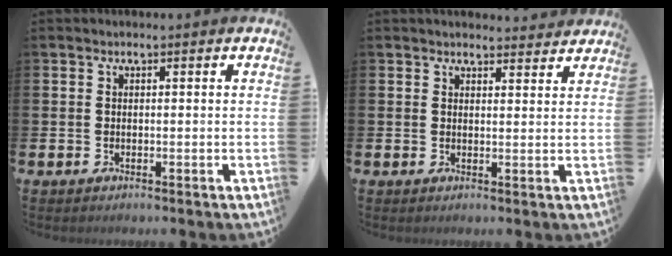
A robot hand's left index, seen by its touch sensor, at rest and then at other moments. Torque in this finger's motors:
{"motor_torque": [0.86, -1.27, 0.41, 0.06]}